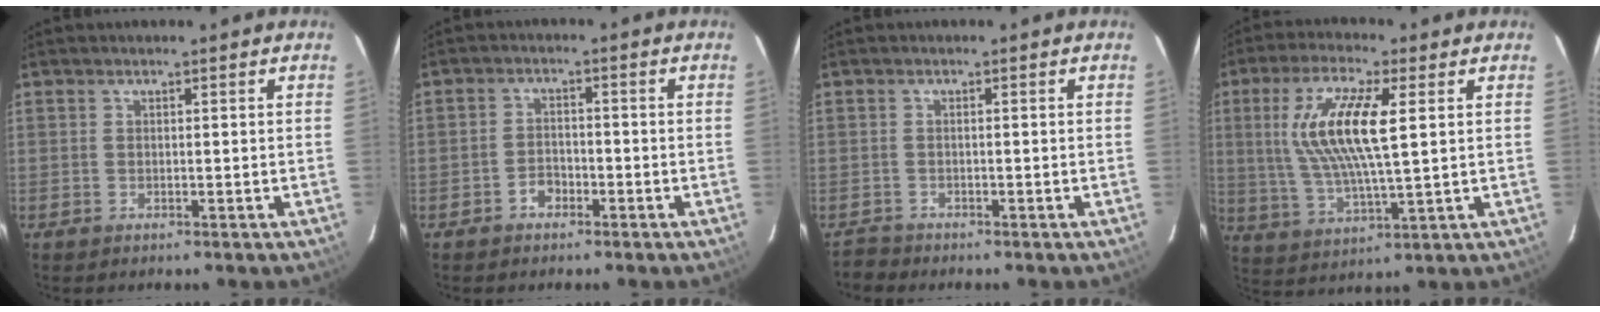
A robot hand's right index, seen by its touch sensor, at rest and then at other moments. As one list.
[{"total": 2.9, "force": [-1.8, 1.9, 1.1], "torque": [-0.023, 0.009, -0.030]}, {"total": 2.1, "force": [-1.8, 0.9, -0.5], "torque": [0.002, 0.004, -0.037]}, {"total": 14.2, "force": [3.3, 3.3, 13.4], "torque": [-0.262, 0.002, 0.068]}]